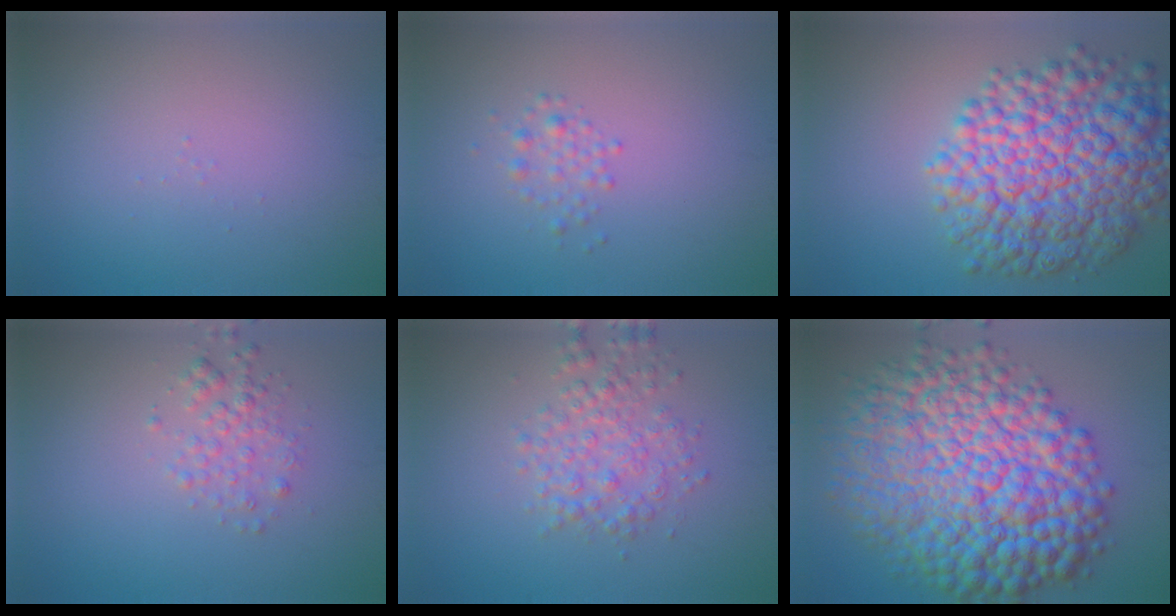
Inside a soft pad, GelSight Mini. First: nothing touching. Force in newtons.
{"total": 1.4, "press": 1.4, "slide": 0.1}
{"total": 11.7, "press": 11.7, "slide": 0.3}
{"total": 2.0, "press": 2.0, "slide": 0.1}
{"total": 3.2, "press": 3.2, "slide": 0.1}
{"total": 16.1, "press": 16.1, "slide": 0.1}